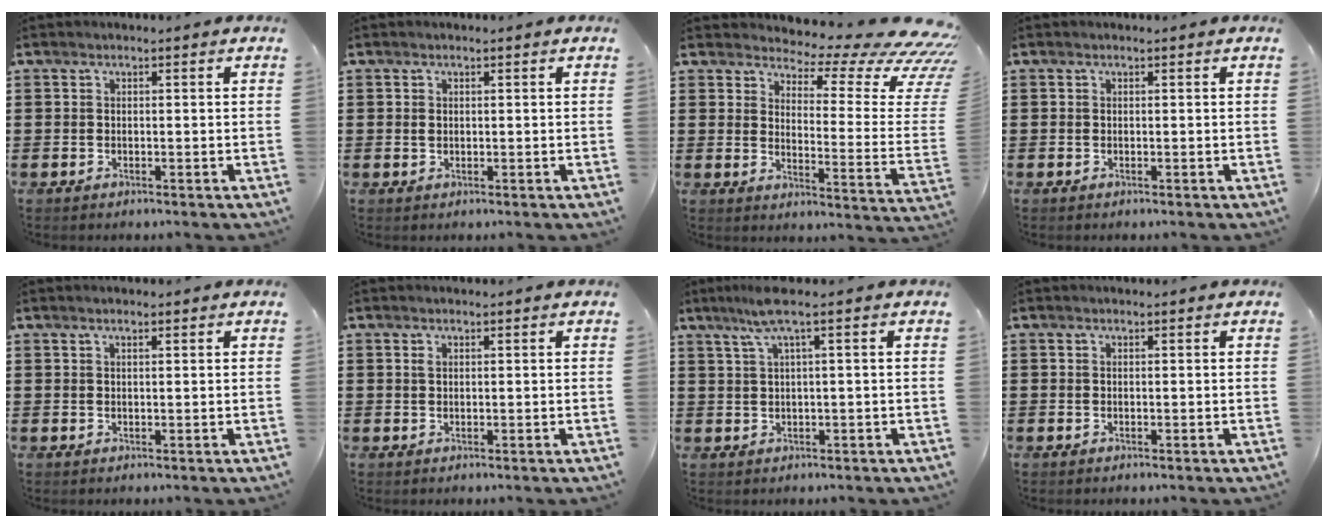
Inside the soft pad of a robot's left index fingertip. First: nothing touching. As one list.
[{"total": 0.7, "force": [0.1, 0.6, 0.3], "torque": [-0.008, 0.005, 0.002]}, {"total": 7.1, "force": [5.6, 1.5, 4.1], "torque": [-0.070, -0.057, 0.091]}, {"total": 0.0}, {"total": 0.7, "force": [0.6, 0.1, 0.4], "torque": [-0.009, 0.001, 0.011]}, {"total": 0.9, "force": [0.4, 0.5, 0.6], "torque": [-0.013, 0.002, 0.008]}, {"total": 4.3, "force": [2.1, -0.1, 3.8], "torque": [-0.076, 0.001, 0.036]}, {"total": 0.0}]